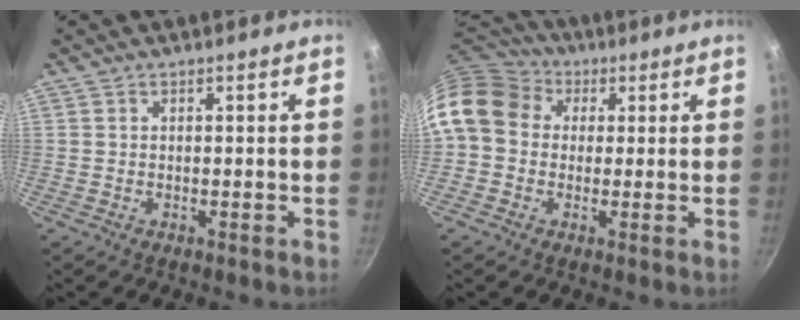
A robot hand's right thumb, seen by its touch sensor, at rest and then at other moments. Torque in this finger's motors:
{"motor_torque": [1.43, 3.58, 1.73, -0.52, 0.41]}